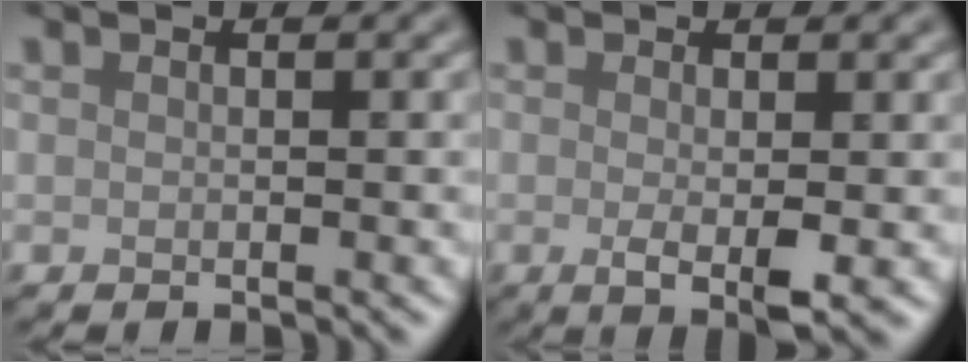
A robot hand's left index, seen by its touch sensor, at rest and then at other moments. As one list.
[{"total": 2.7, "force": [-0.3, 0.5, 2.7], "torque": [-0.048, -0.011, -0.003]}]